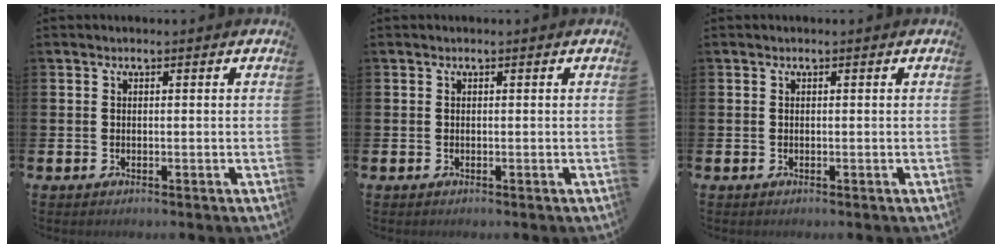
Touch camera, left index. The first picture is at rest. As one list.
[{"total": 0.0}, {"total": 0.0}]